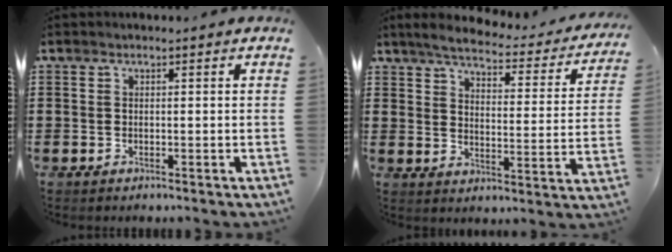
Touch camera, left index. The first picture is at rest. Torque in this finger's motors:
{"motor_torque": [1.40, -0.73, 0.19, 0.07]}